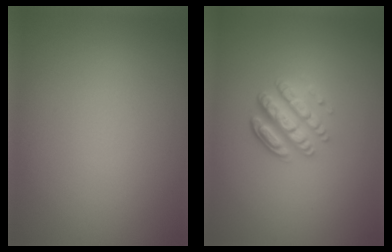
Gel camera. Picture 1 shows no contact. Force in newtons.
{"total": 4.1, "press": 3.2, "slide": 2.5}